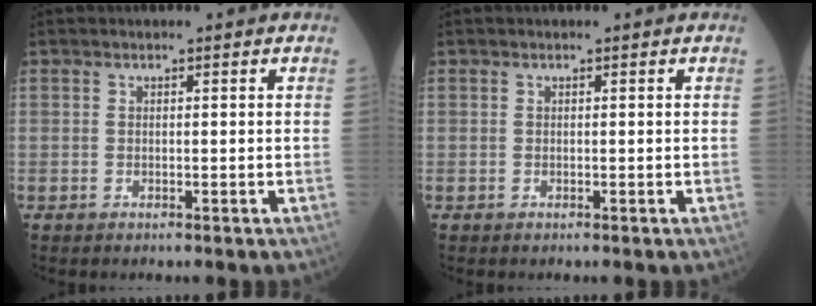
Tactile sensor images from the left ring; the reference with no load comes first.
{"total": 0.0}